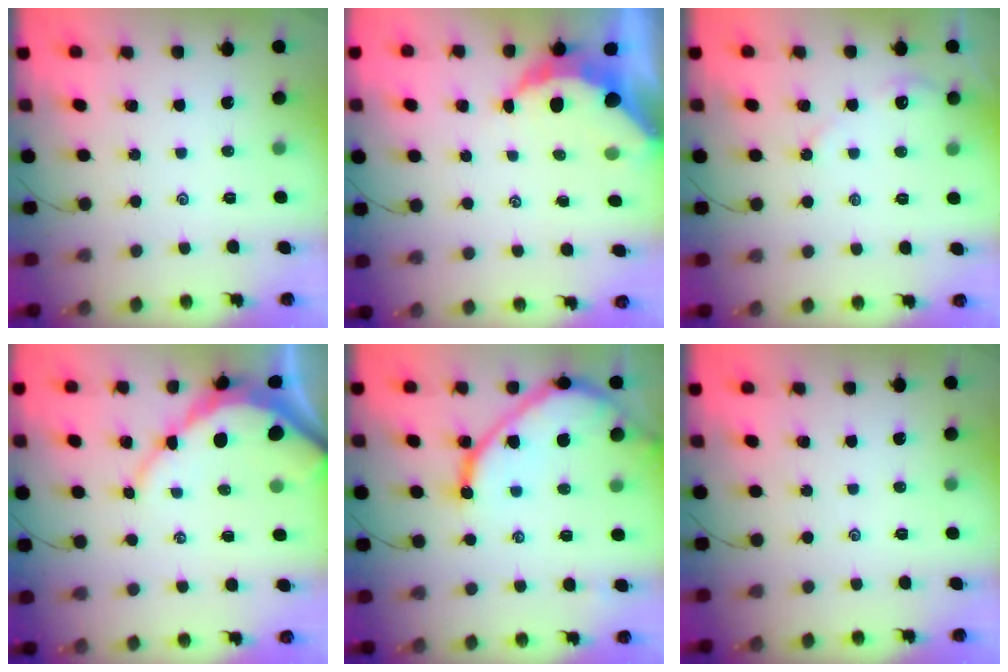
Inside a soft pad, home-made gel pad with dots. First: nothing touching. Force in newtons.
{"total": 8.4, "press": 8.4, "slide": 0.5}
{"total": 3.5, "press": 3.5, "slide": 0.3}
{"total": 8.0, "press": 8.0, "slide": 0.9}
{"total": 14.0, "press": 13.9, "slide": 1.2}
{"total": 0.0}